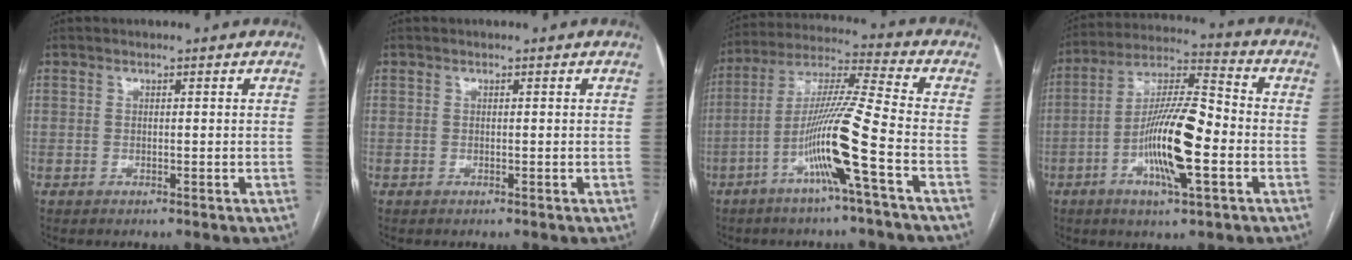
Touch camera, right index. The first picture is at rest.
{"total": 0.0}
{"total": 12.9, "force": [-5.0, -1.4, 11.8], "torque": [-0.229, 0.003, -0.097]}
{"total": 14.4, "force": [-3.8, 2.5, 13.7], "torque": [-0.258, 0.006, -0.066]}